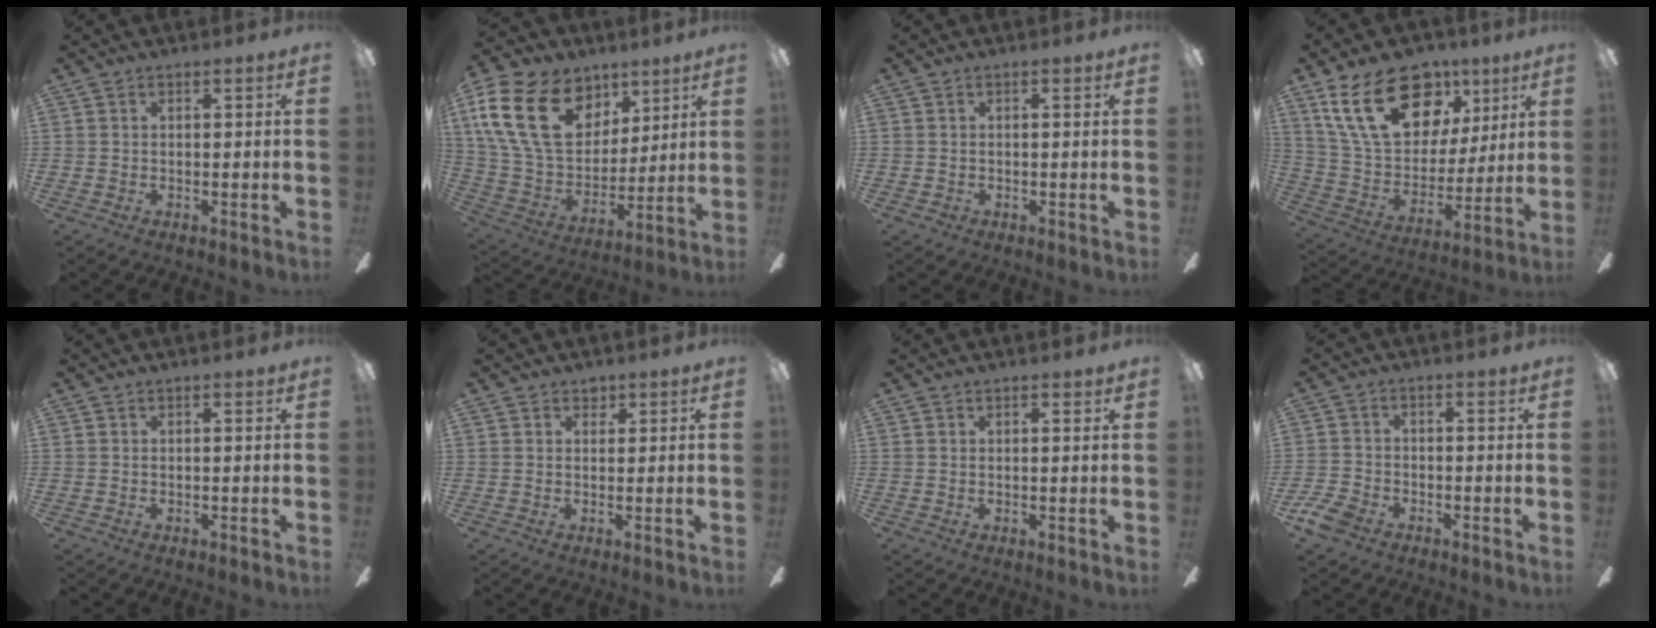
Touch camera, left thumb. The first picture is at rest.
{"total": 23.3, "force": [10.6, 15.8, 13.5], "torque": [-0.276, -0.036, 0.193]}
{"total": 0.6, "force": [-0.2, 0.5, 0.1], "torque": [-0.001, 0.005, -0.006]}
{"total": 25.1, "force": [12.5, 15.4, 15.3], "torque": [-0.262, -0.052, 0.228]}
{"total": 0.0}
{"total": 2.1, "force": [1.5, 1.4, 0.2], "torque": [0.009, -0.005, 0.025]}
{"total": 0.9, "force": [0.8, 0.2, 0.4], "torque": [-0.003, -0.001, 0.012]}
{"total": 5.3, "force": [-3.5, 3.0, 2.6], "torque": [-0.068, 0.012, -0.070]}